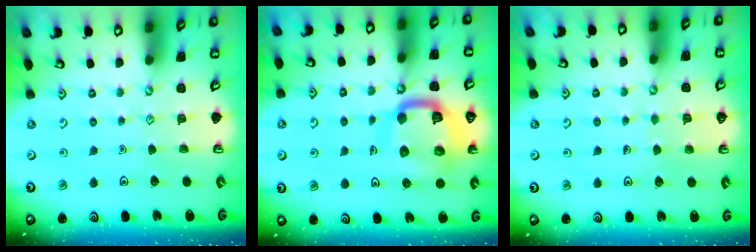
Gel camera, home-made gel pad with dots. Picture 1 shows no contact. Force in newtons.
{"total": 15.7, "press": 15.6, "slide": 1.5}
{"total": 3.1, "press": 3.1, "slide": 0.2}